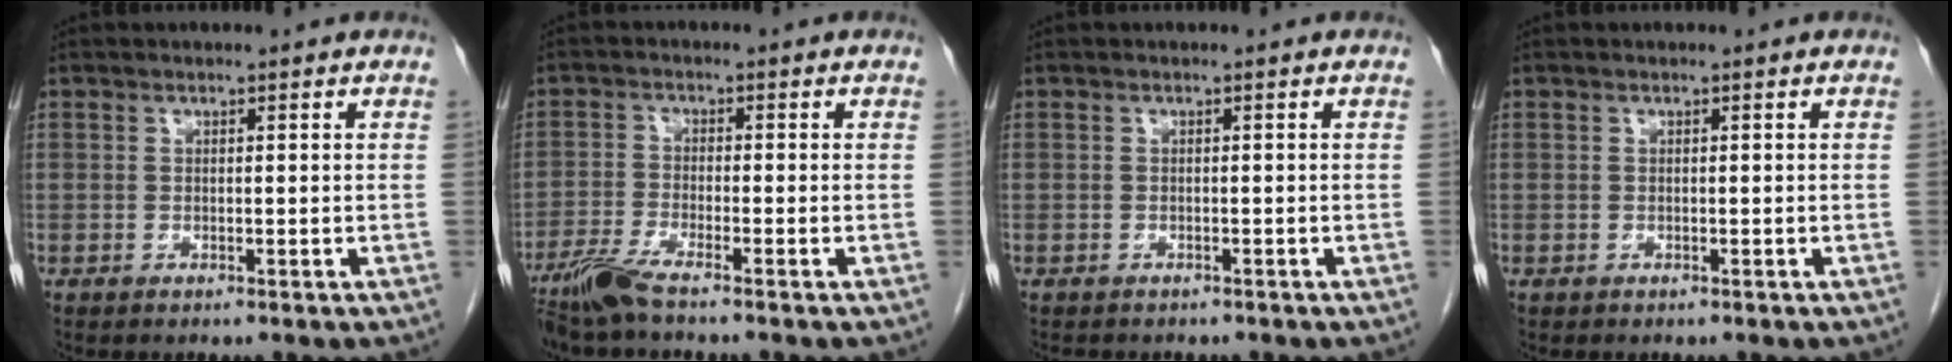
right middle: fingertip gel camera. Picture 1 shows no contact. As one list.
[{"total": 4.9, "force": [-3.9, -0.2, 2.8], "torque": [-0.066, -0.017, -0.083]}, {"total": 3.4, "force": [-2.9, 1.4, 1.1], "torque": [-0.019, -0.005, -0.035]}, {"total": 0.0}]